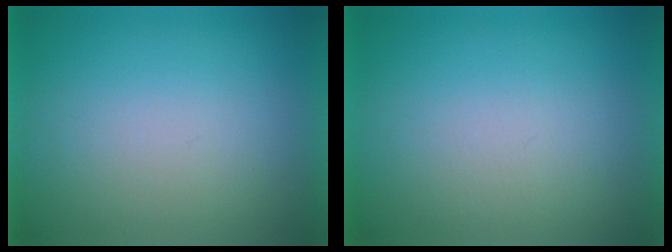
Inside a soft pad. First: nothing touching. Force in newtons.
{"total": 1.3}